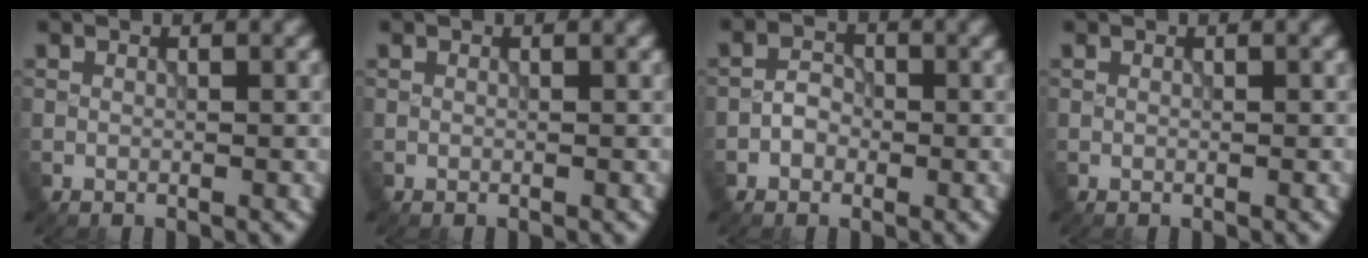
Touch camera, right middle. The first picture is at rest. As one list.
[{"total": 0.0}, {"total": 1.7, "force": [-0.7, 1.3, 0.9], "torque": [-0.013, 0.005, -0.016]}, {"total": 0.0}]